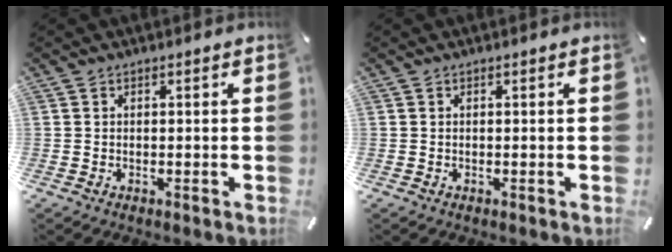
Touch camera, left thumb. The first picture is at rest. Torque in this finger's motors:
{"motor_torque": [-0.02, 0.02, 0.00, 0.00, 0.00]}